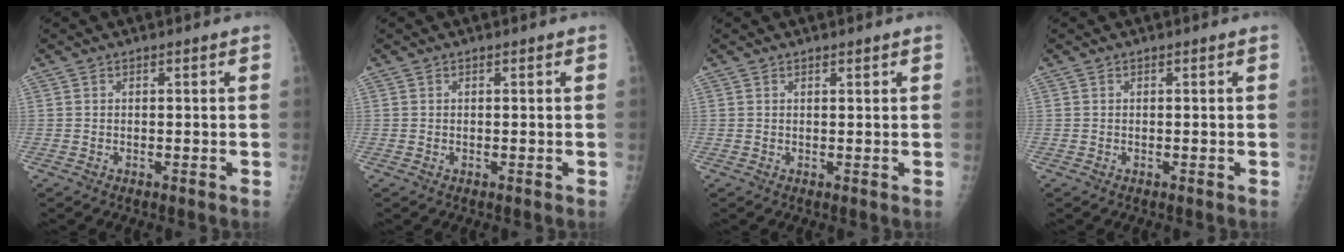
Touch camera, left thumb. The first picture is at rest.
{"total": 0.0}
{"total": 0.7, "force": [0.6, 0.2, 0.4], "torque": [-0.006, -0.003, 0.010]}
{"total": 0.0}